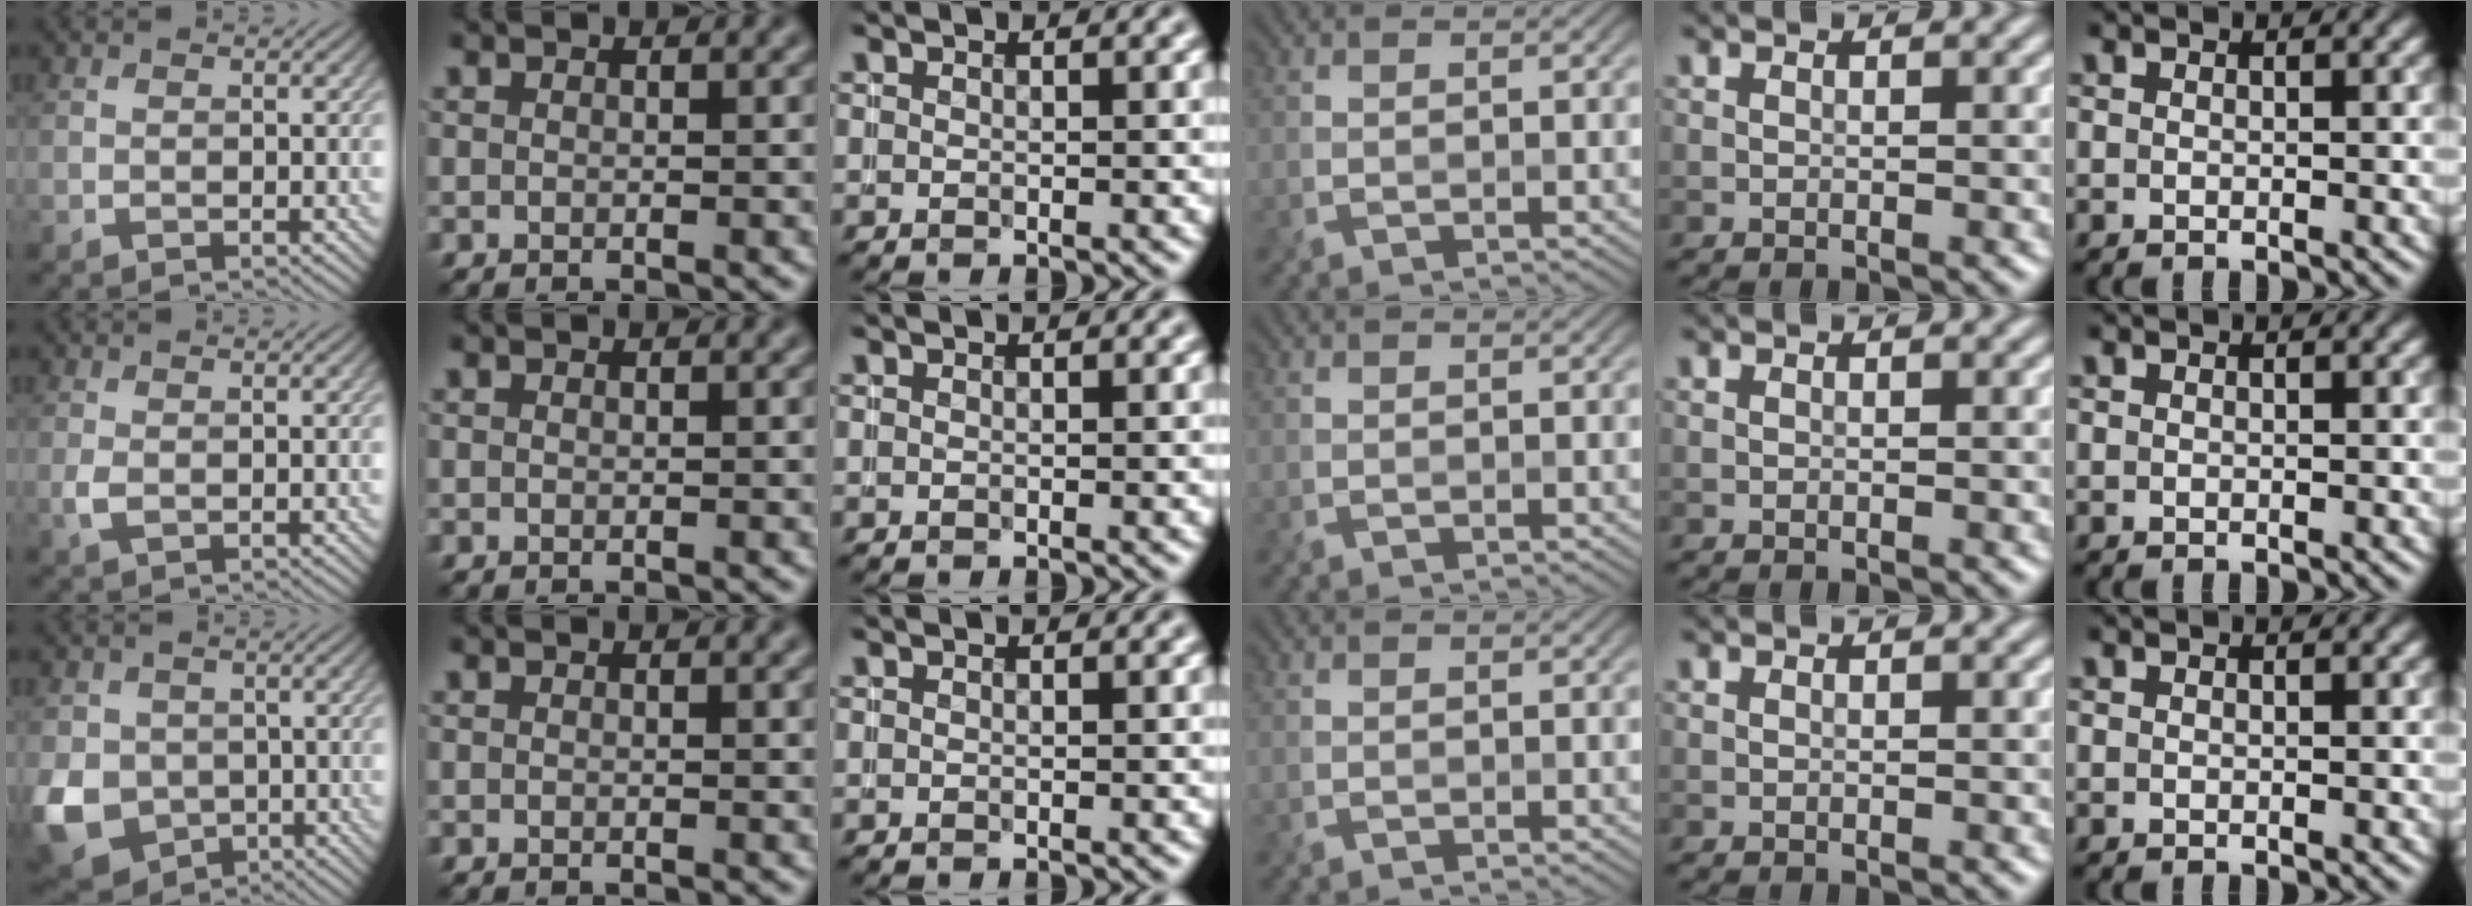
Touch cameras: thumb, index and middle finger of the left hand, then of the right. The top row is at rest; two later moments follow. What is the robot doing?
{"motion": "insert", "object": "file holder"}